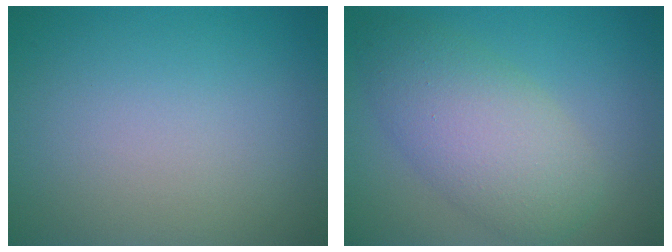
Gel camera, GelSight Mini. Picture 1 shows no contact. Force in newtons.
{"total": 6.2, "press": 6.2, "slide": 0.3}